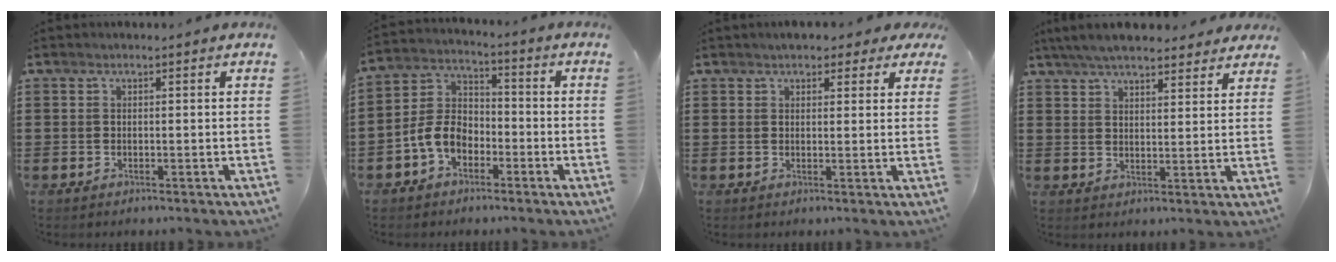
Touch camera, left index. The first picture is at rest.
{"total": 6.7, "force": [-3.5, 4.4, 3.7], "torque": [-0.104, 0.006, -0.078]}
{"total": 2.8, "force": [2.2, 1.3, 1.1], "torque": [-0.022, 0.004, 0.038]}
{"total": 6.0, "force": [5.5, 1.2, 2.2], "torque": [-0.060, -0.007, 0.102]}